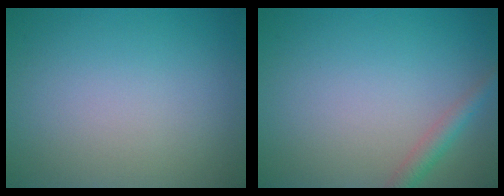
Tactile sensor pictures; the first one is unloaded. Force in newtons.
{"total": 2.0, "press": 2.0, "slide": 0.1}